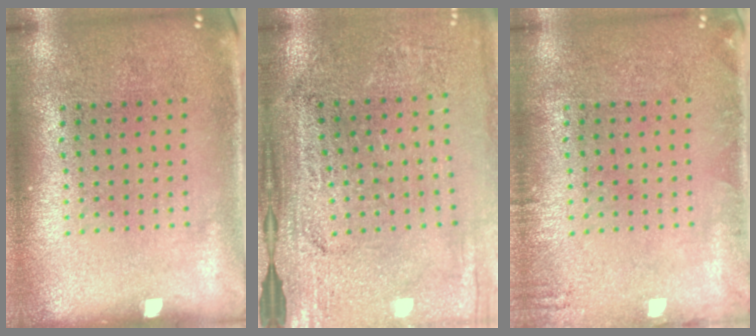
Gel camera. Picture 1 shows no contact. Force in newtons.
{"total": 3.0, "press": 2.9, "slide": 0.8}
{"total": 1.0, "press": 1.0, "slide": 0.2}